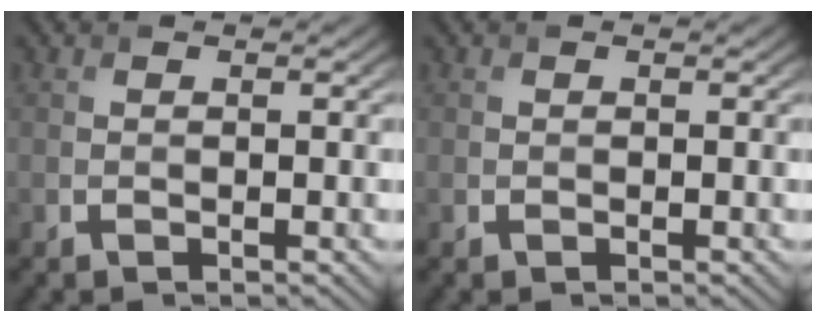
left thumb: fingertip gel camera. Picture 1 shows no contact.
{"total": 0.0}